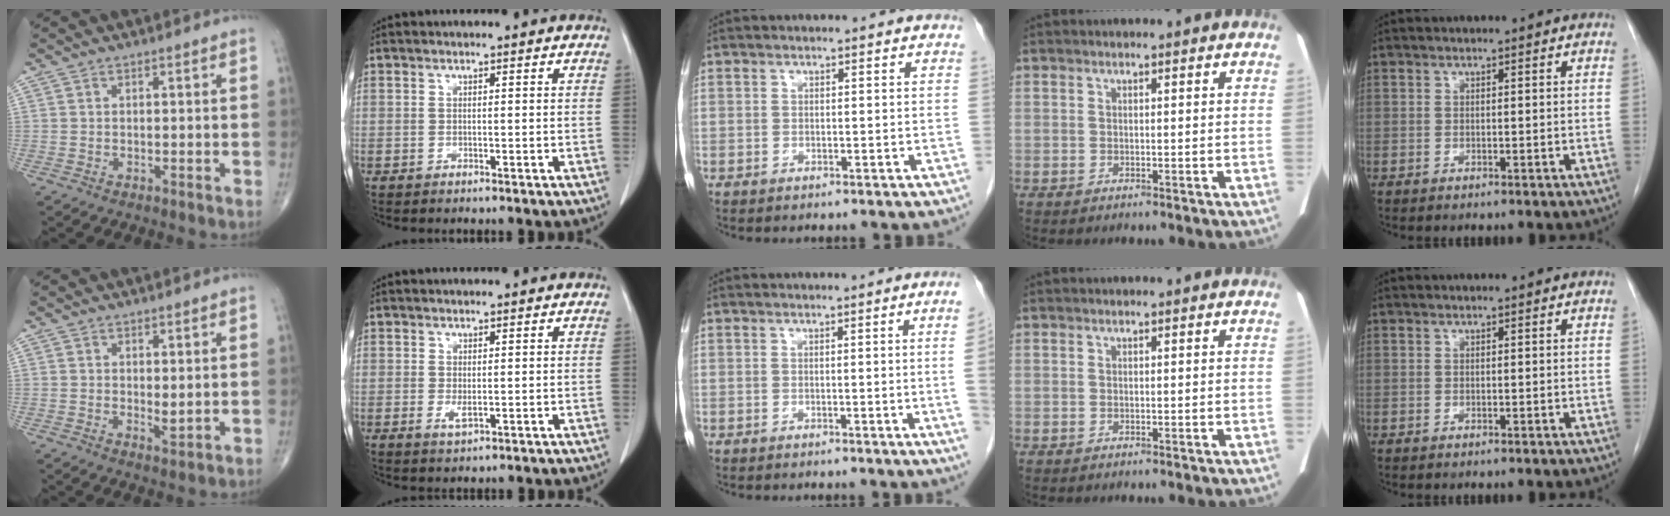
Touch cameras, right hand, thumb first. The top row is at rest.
{"thumb": {"total": 1.9, "force": [0.5, 0.7, 1.7], "torque": [-0.028, -0.010, 0.010]}, "index": {"total": 1.5, "force": [-0.1, 0.7, 1.3], "torque": [-0.023, -0.005, 0.002]}, "middle": {"total": 3.9, "force": [-0.4, -1.6, 3.5], "torque": [-0.044, -0.006, -0.005]}}